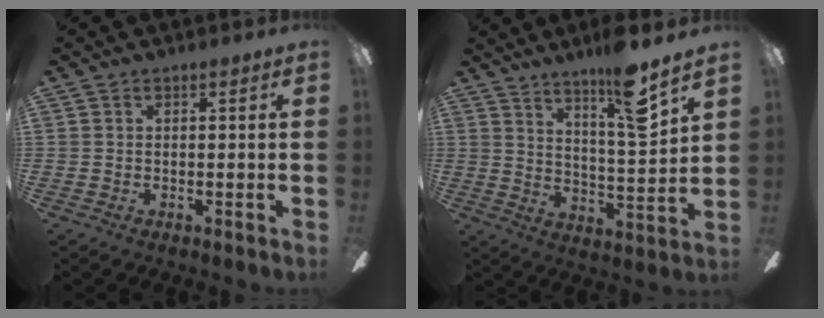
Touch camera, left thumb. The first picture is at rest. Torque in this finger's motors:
{"motor_torque": [1.41, 0.22, 1.08, -0.88, 0.06]}